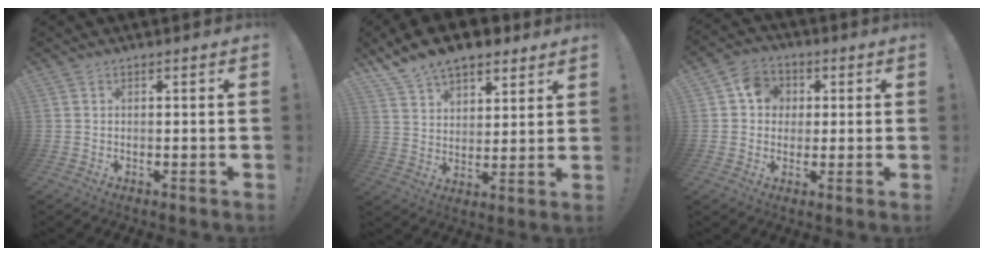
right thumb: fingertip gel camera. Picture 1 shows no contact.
{"total": 11.8, "force": [9.2, 6.0, 4.4], "torque": [-0.085, -0.058, 0.175]}
{"total": 8.4, "force": [1.4, 7.6, 3.3], "torque": [-0.049, 0.010, 0.031]}